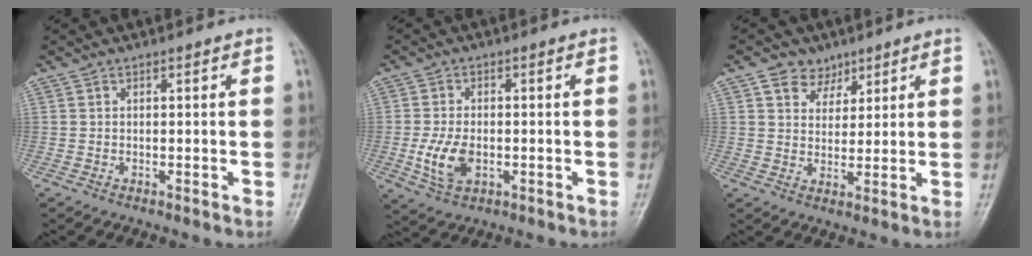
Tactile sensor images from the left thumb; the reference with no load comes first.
{"total": 6.9, "force": [-1.4, 4.3, 5.2], "torque": [-0.102, -0.001, -0.022]}
{"total": 5.3, "force": [3.3, 3.9, 1.3], "torque": [0.003, -0.017, 0.055]}